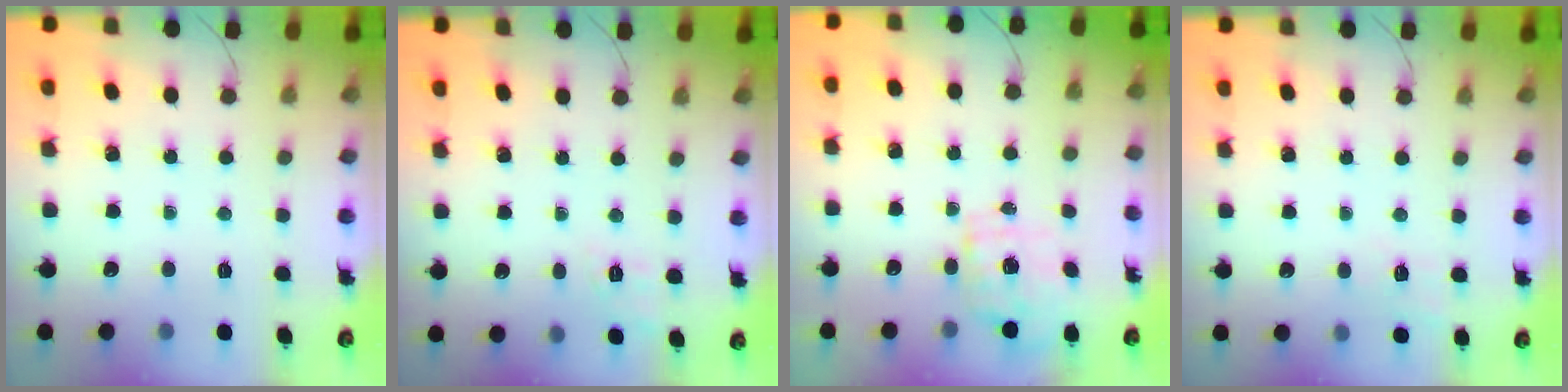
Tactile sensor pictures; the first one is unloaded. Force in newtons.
{"total": 4.8, "press": 4.3, "slide": 2.2}
{"total": 2.2, "press": 2.1, "slide": 0.4}
{"total": 8.1, "press": 7.9, "slide": 1.8}